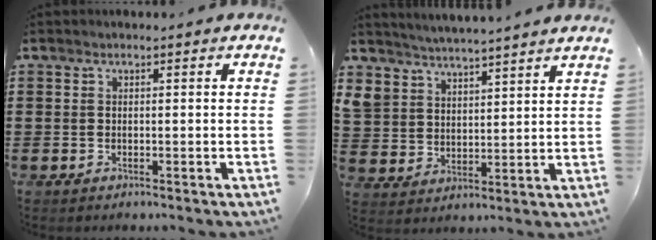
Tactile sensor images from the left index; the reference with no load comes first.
{"total": 4.8, "force": [4.8, 0.4, -0.5], "torque": [-0.016, -0.032, 0.085]}